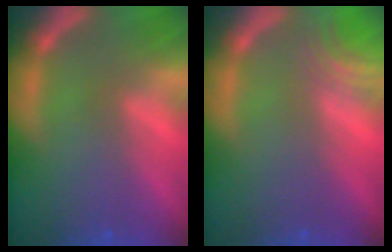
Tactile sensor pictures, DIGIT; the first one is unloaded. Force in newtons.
{"total": 2.5}